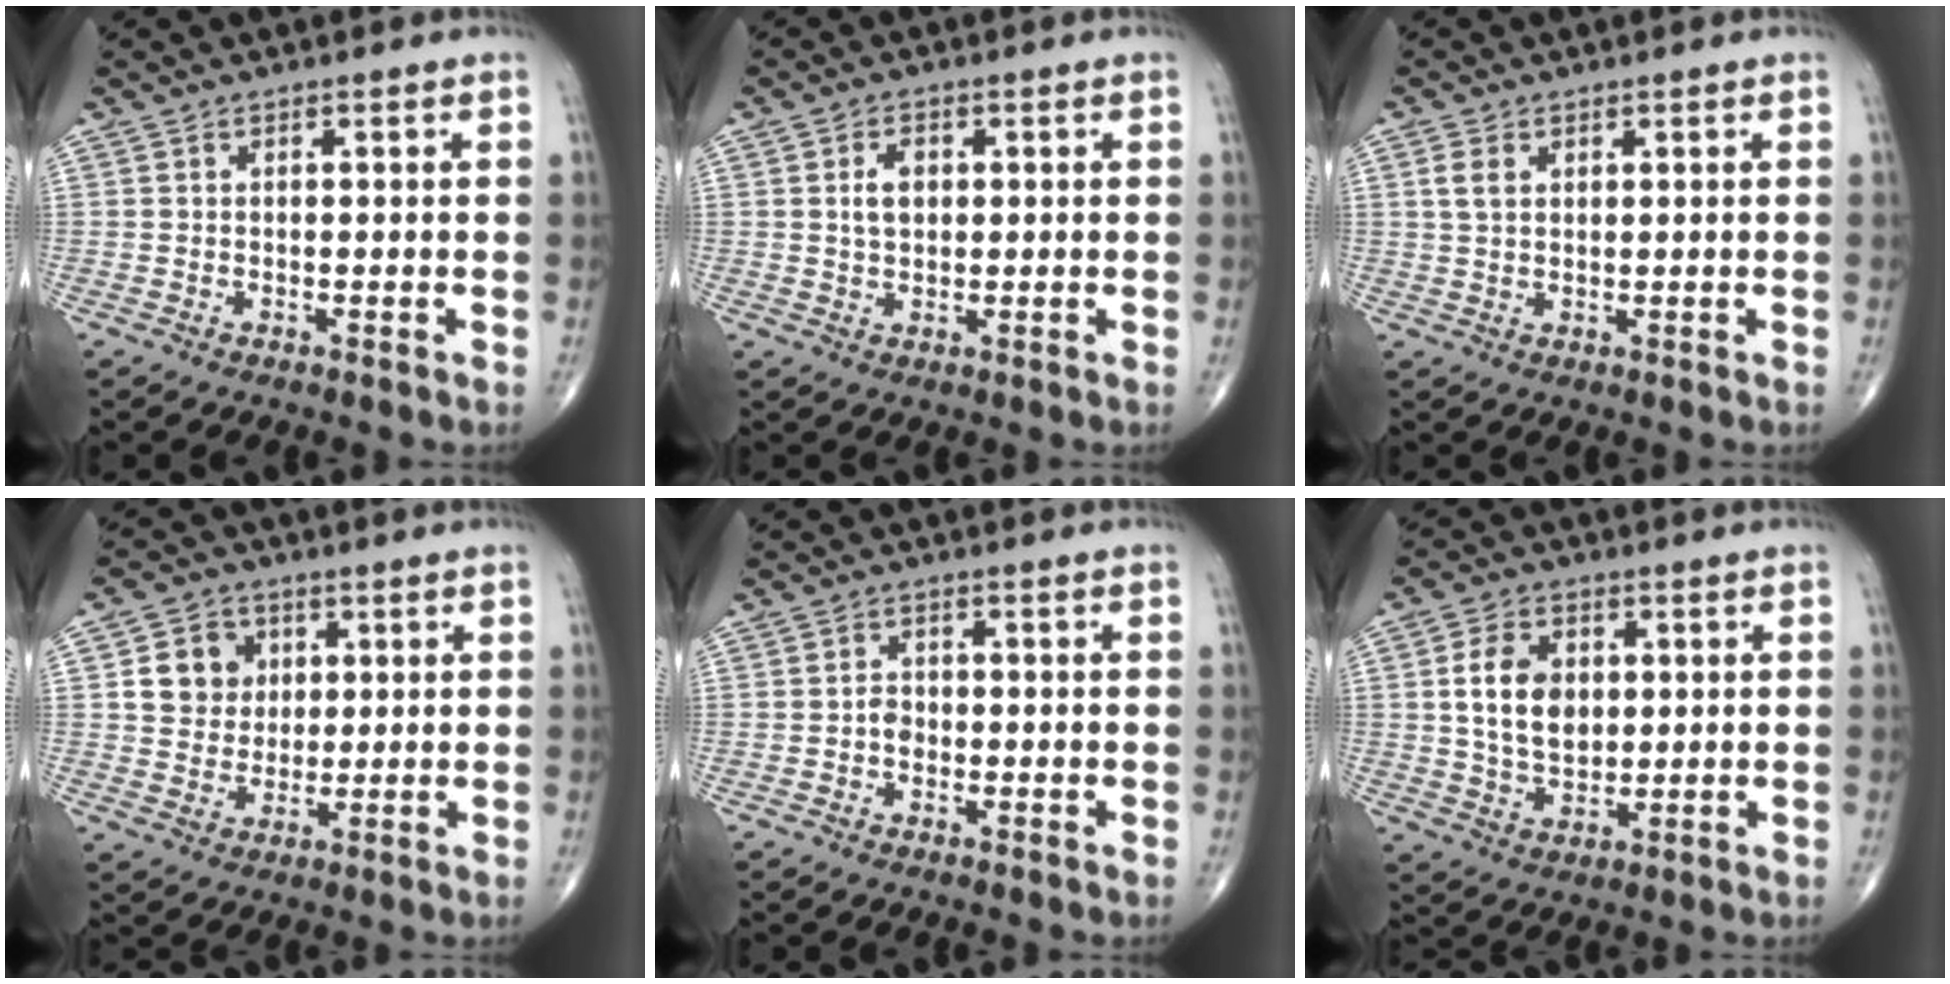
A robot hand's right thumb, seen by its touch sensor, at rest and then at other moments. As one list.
[{"total": 3.9, "force": [0.8, 2.6, 2.7], "torque": [-0.040, 0.001, 0.014]}, {"total": 2.9, "force": [1.2, 1.9, 1.9], "torque": [-0.037, 0.001, 0.027]}, {"total": 7.6, "force": [1.8, 6.8, 3.0], "torque": [-0.018, -0.004, 0.031]}, {"total": 1.9, "force": [-0.7, 1.5, 1.0], "torque": [-0.007, 0.006, -0.017]}, {"total": 9.6, "force": [1.5, 6.7, 6.7], "torque": [-0.102, -0.006, 0.030]}]